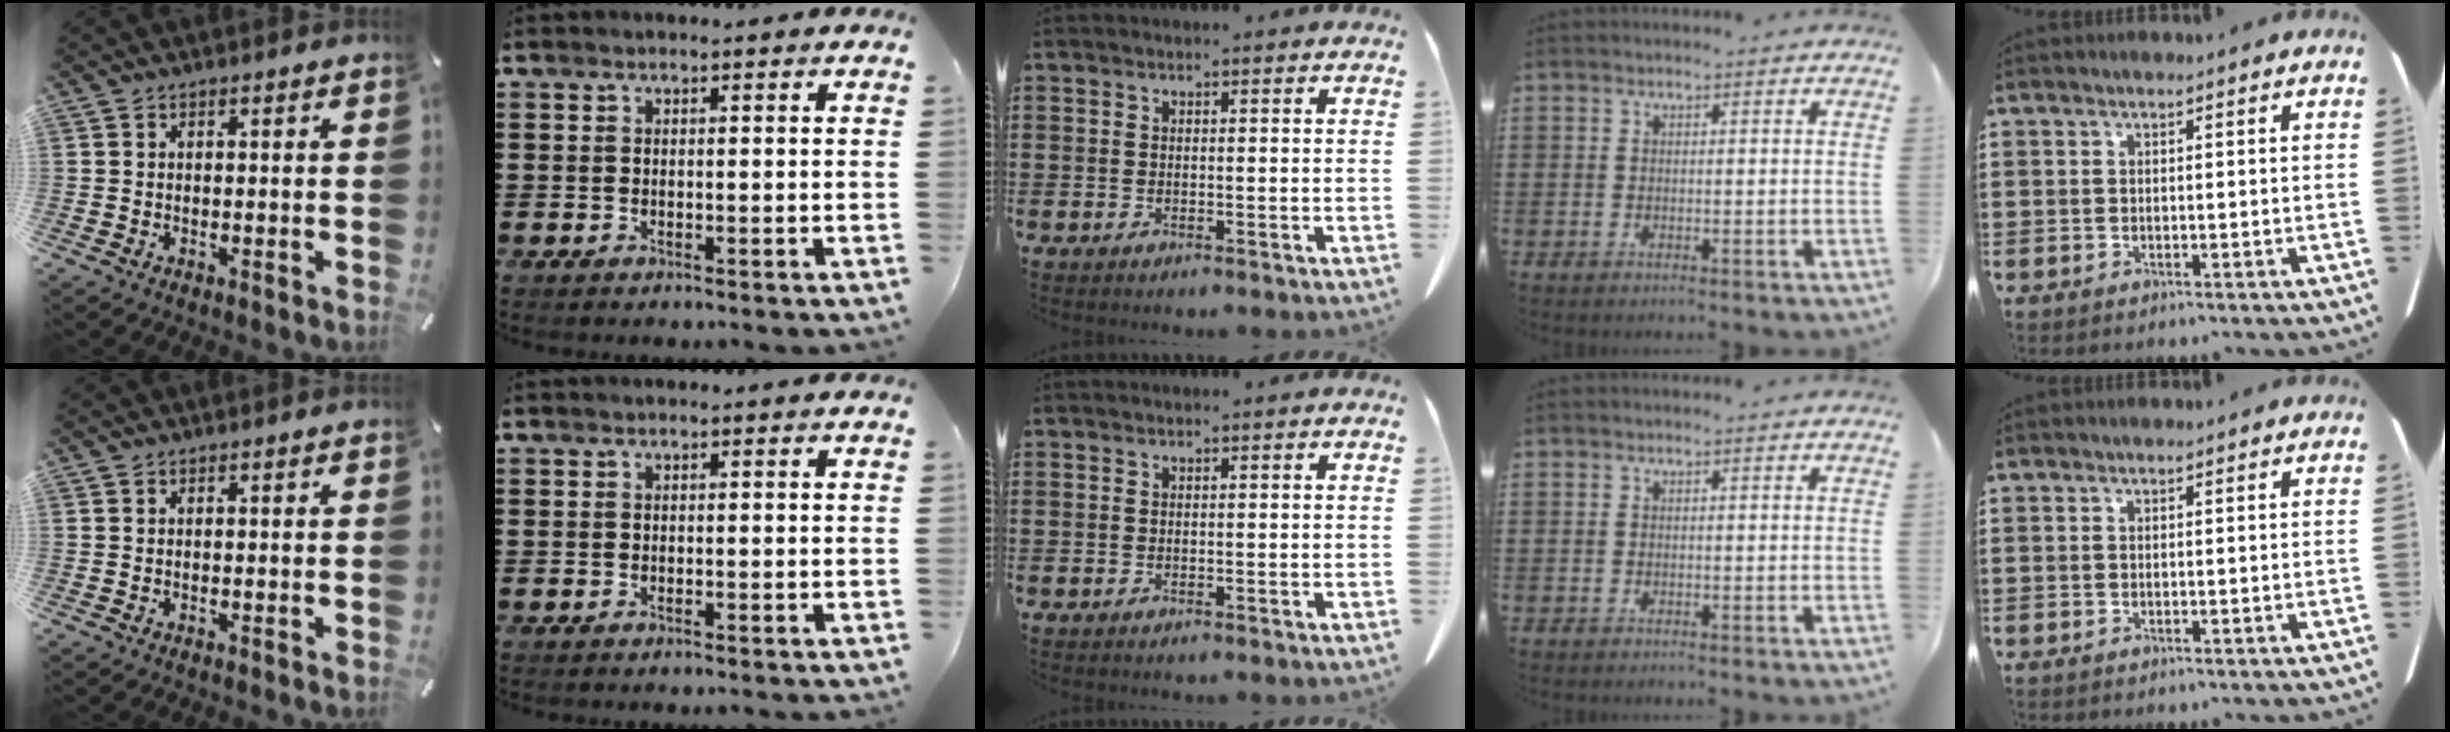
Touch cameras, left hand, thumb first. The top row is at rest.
{}